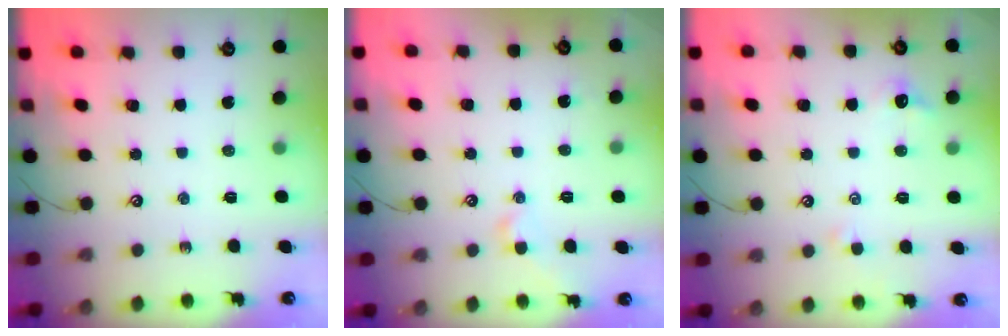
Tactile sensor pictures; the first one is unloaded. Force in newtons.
{"total": 1.9, "press": 1.9, "slide": 0.5}
{"total": 2.5, "press": 2.4, "slide": 0.7}